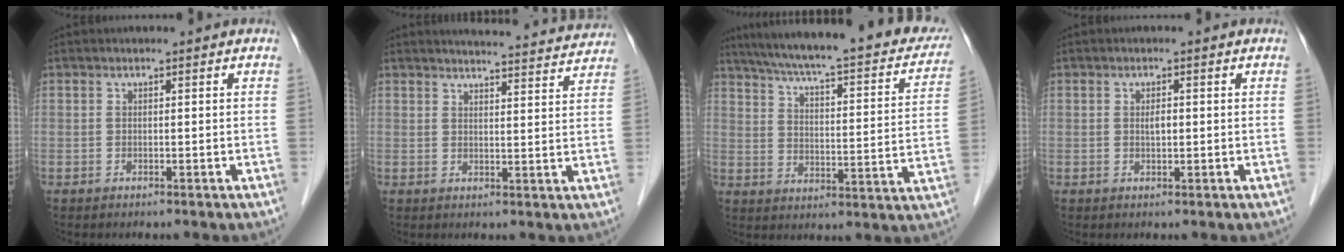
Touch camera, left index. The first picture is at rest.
{"total": 14.7, "force": [14.4, 1.2, 3.1], "torque": [-0.026, -0.023, 0.158]}
{"total": 28.2, "force": [23.5, 5.0, 14.8], "torque": [-0.229, -0.015, 0.298]}
{"total": 1.3, "force": [0.1, 0.5, 1.2], "torque": [-0.021, 0.001, 0.003]}